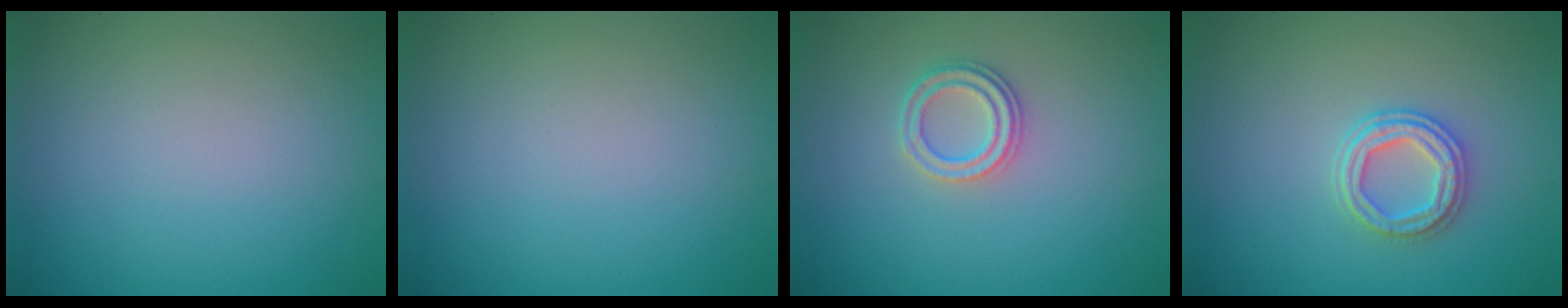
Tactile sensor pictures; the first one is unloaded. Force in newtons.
{"total": 0.0}
{"total": 2.3, "press": 2.2, "slide": 0.8}
{"total": 2.8, "press": 2.7, "slide": 0.8}